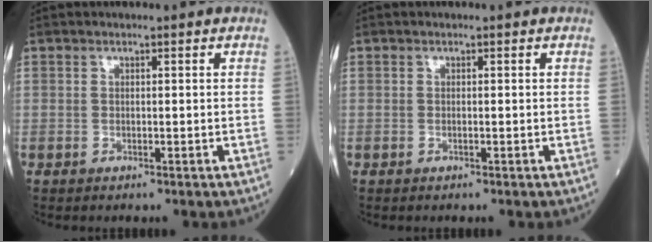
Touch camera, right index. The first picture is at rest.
{"total": 0.0}